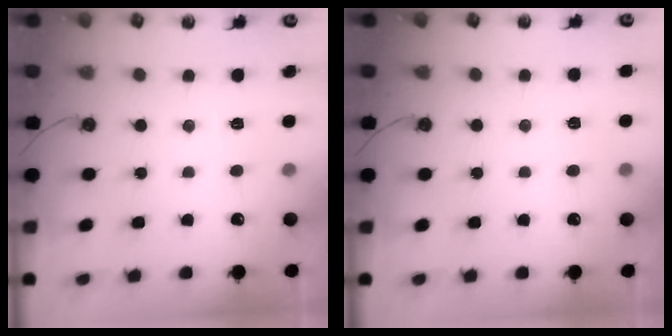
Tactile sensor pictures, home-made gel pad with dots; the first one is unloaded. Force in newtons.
{"total": 2.7, "press": 2.5, "slide": 0.9}